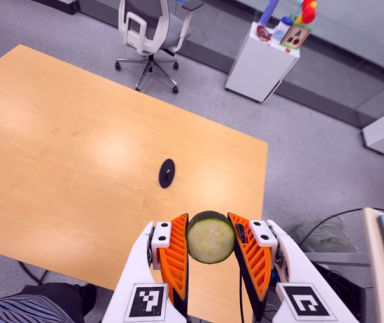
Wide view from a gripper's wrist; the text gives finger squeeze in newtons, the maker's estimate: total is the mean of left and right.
{"total": 11.4, "left": 10.4, "right": 12.4}